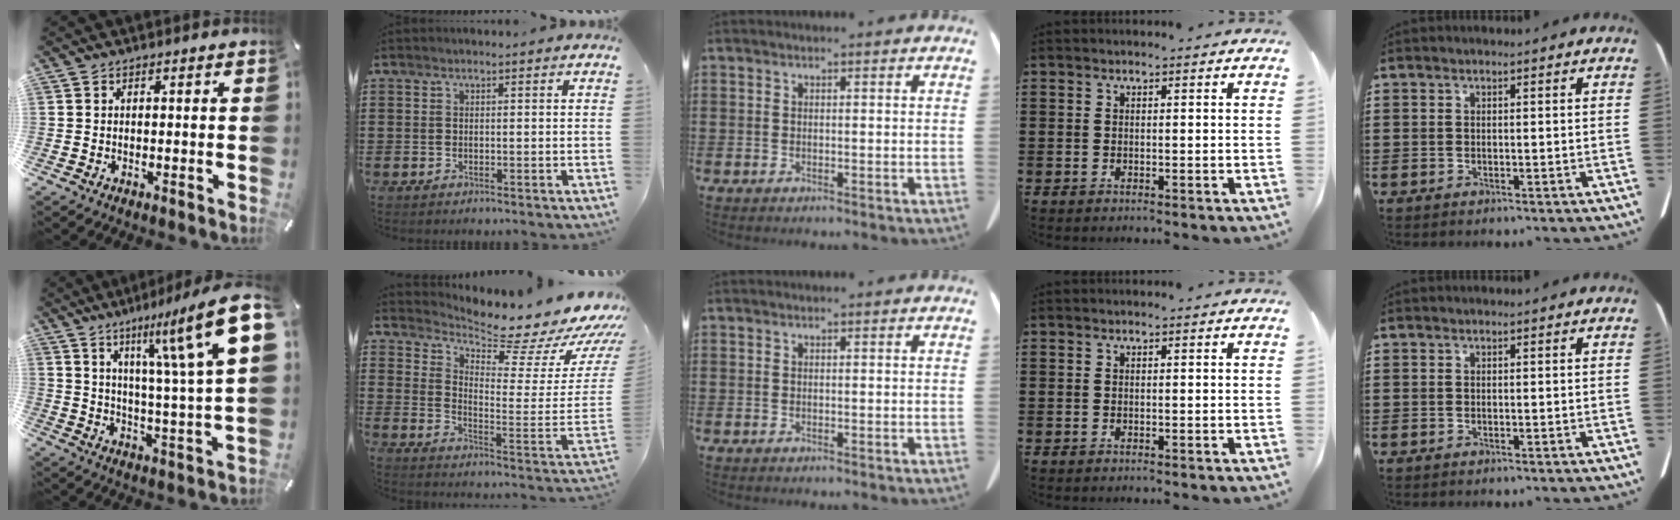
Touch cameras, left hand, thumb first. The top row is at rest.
{"thumb": {"total": 19.2, "force": [9.3, 3.4, 16.4], "torque": [-0.241, -0.050, 0.130]}, "index": {"total": 7.1, "force": [6.3, 1.3, 3.0], "torque": [-0.057, -0.075, 0.100]}}